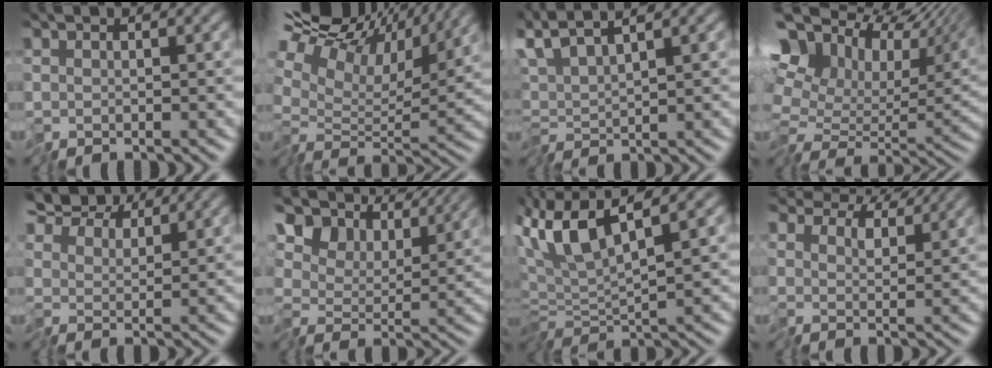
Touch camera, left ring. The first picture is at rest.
{"total": 13.6, "force": [7.6, 7.5, 8.4], "torque": [-0.183, 0.042, 0.116]}
{"total": 3.7, "force": [2.1, 0.3, 3.0], "torque": [-0.062, 0.016, 0.029]}
{"total": 15.2, "force": [6.1, 10.0, 9.7], "torque": [-0.199, 0.039, 0.114]}
{"total": 8.3, "force": [7.0, 3.2, 3.2], "torque": [-0.087, 0.016, 0.103]}
{"total": 8.7, "force": [5.7, 4.7, 4.8], "torque": [-0.107, 0.018, 0.083]}
{"total": 6.0, "force": [1.8, 1.8, 5.4], "torque": [-0.119, 0.012, 0.029]}
{"total": 7.9, "force": [6.5, 3.2, 2.9], "torque": [-0.080, 0.008, 0.098]}